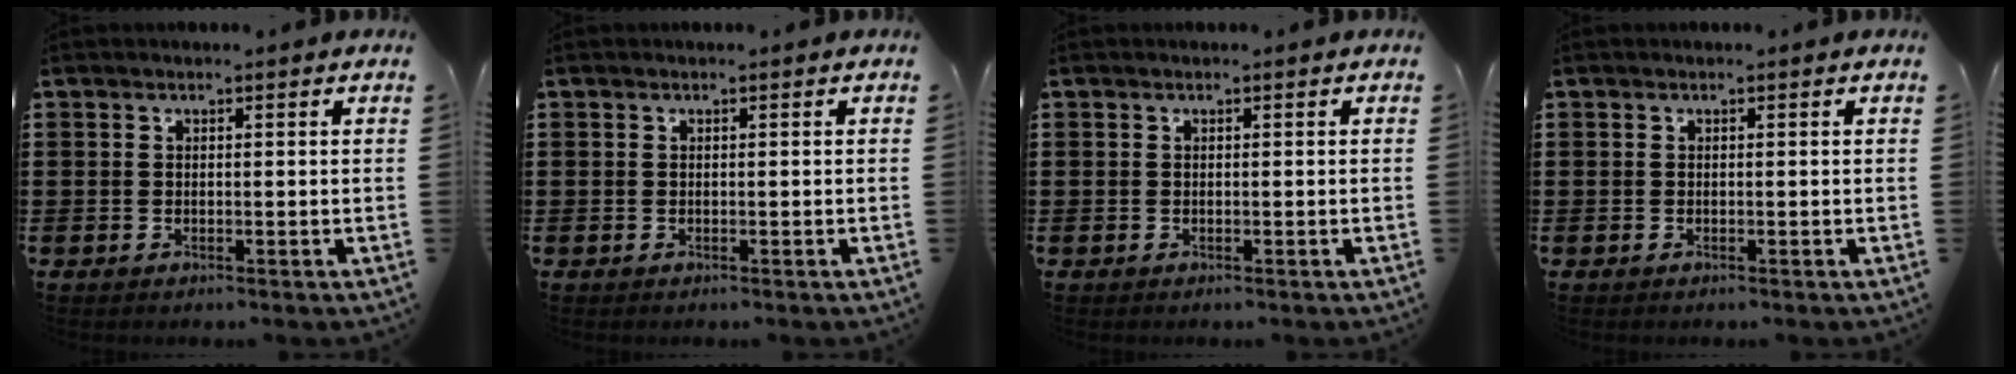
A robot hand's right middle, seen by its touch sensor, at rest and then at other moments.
{"total": 0.0}
{"total": 0.0}
{"total": 0.0}